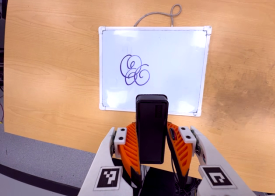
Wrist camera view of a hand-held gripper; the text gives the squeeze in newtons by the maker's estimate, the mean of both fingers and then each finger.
{"total": 3.6, "left": 2.2, "right": 5.0}